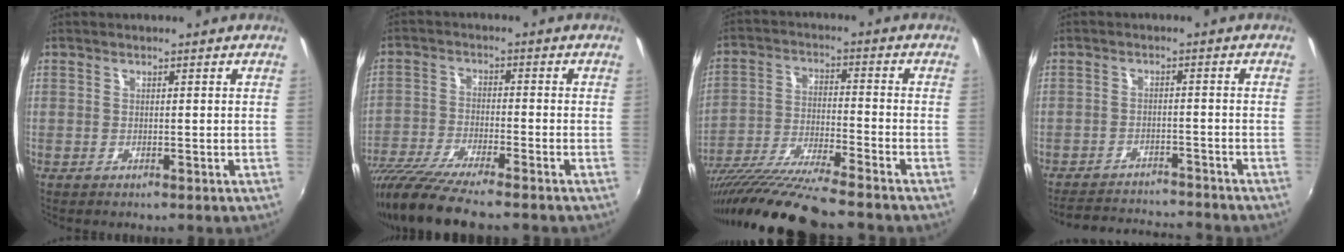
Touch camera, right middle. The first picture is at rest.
{"total": 13.4, "force": [-11.0, 0.8, 7.5], "torque": [-0.164, -0.047, -0.201]}
{"total": 16.5, "force": [-13.9, -0.2, 8.8], "torque": [-0.174, -0.043, -0.250]}
{"total": 11.2, "force": [-10.7, 1.3, 3.2], "torque": [-0.080, 0.003, -0.156]}